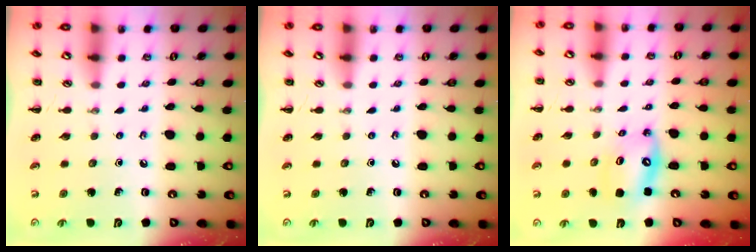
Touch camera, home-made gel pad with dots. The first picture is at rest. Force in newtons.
{"total": 0.0}
{"total": 9.6, "press": 9.3, "slide": 2.4}